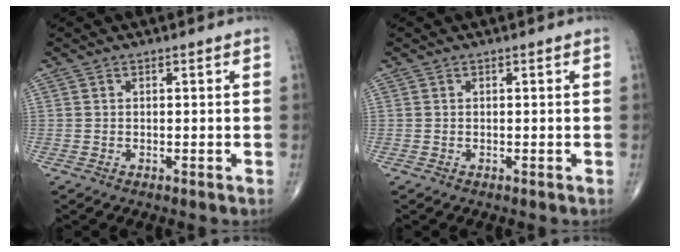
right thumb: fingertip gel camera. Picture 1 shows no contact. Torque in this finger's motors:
{"motor_torque": [0.00, 0.00, -0.01, 0.01, 0.00]}